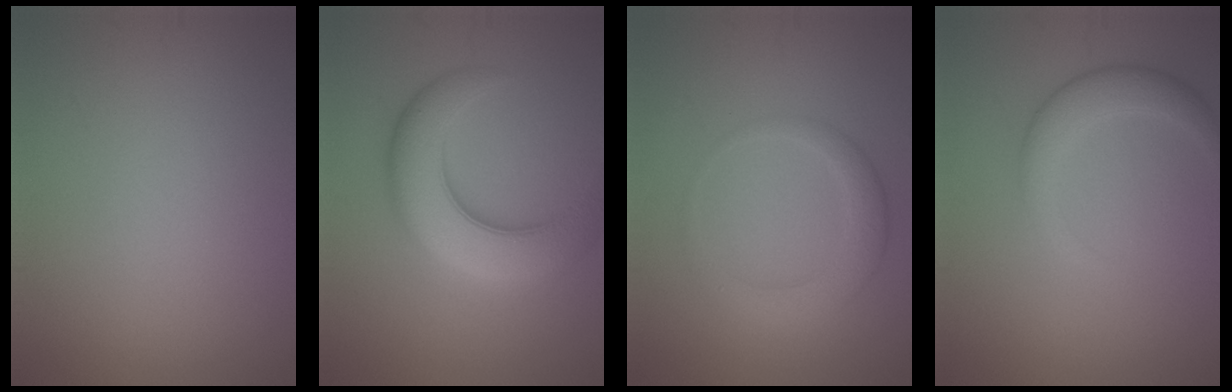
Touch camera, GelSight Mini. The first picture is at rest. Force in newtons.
{"total": 7.5, "press": 7.5, "slide": 0.3}
{"total": 3.0, "press": 3.0, "slide": 0.1}
{"total": 2.8, "press": 2.8, "slide": 0.2}